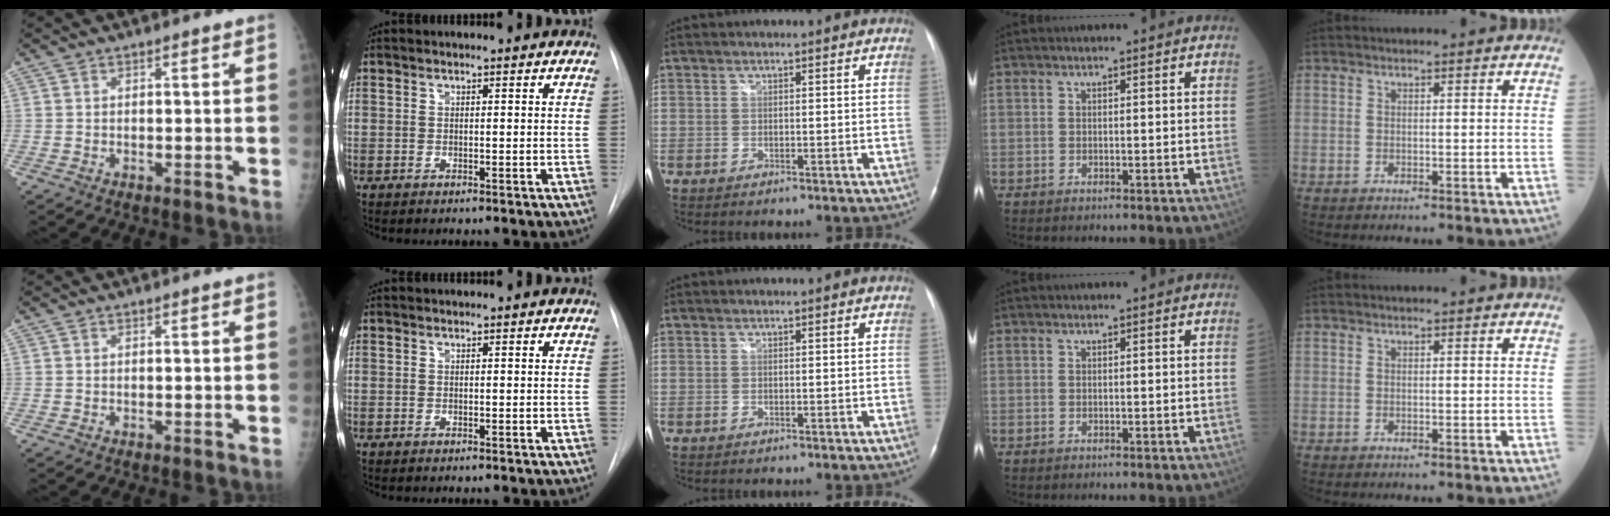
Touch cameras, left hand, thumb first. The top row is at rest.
{}